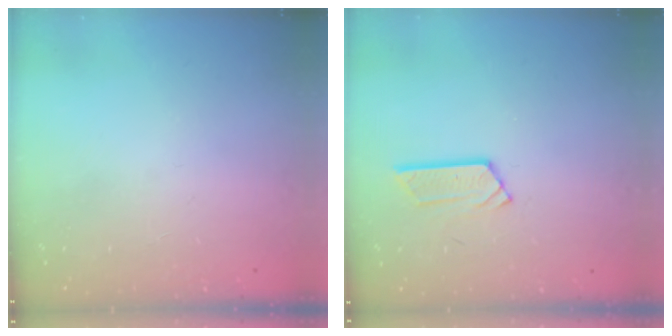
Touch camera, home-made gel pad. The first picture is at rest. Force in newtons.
{"total": 5.1, "press": 5.1, "slide": 0.4}